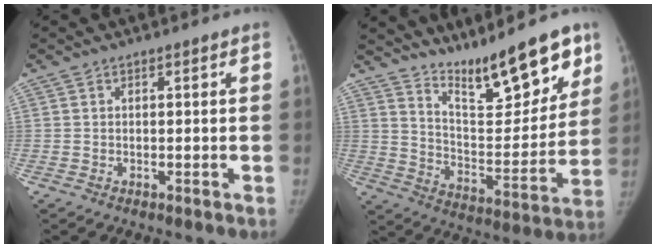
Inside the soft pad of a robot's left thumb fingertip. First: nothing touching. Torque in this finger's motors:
{"motor_torque": [0.41, 0.29, 0.91, -1.77, 0.12]}